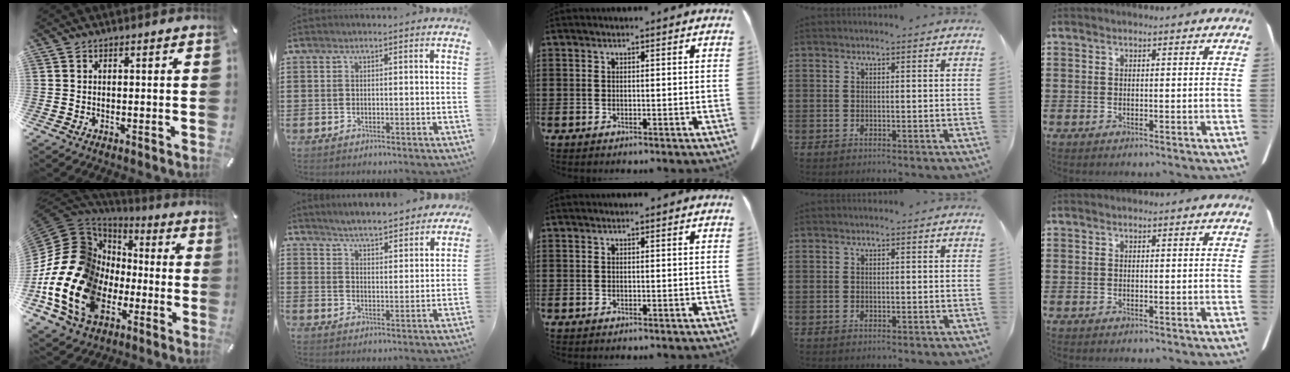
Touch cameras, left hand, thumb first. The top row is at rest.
{"thumb": {"total": 23.0, "force": [-5.6, 18.0, 13.2], "torque": [-0.297, -0.006, -0.079]}, "index": {"total": 4.1, "force": [4.1, -0.1, 0.4], "torque": [-0.029, -0.024, 0.070]}}